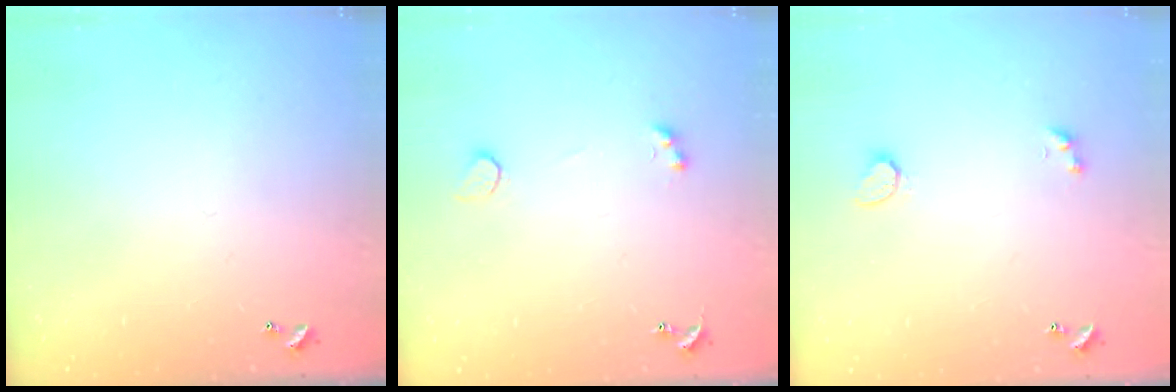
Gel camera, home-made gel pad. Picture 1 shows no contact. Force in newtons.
{"total": 2.1, "press": 1.9, "slide": 1.0}
{"total": 2.3, "press": 2.3, "slide": 0.5}